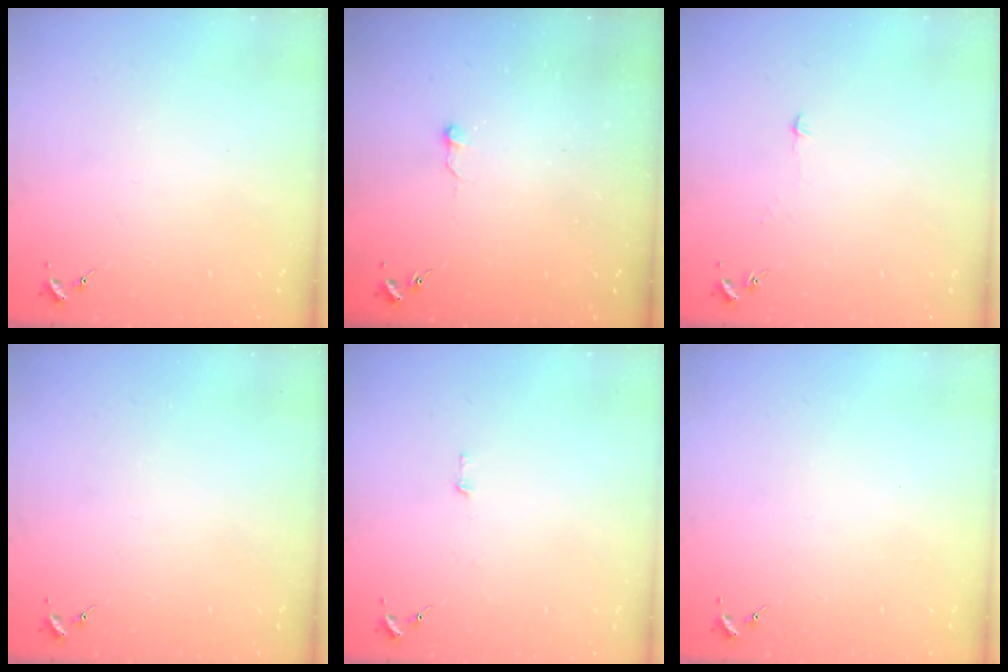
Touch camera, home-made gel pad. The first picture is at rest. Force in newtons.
{"total": 6.2, "press": 6.2, "slide": 0.5}
{"total": 2.9, "press": 2.9, "slide": 0.3}
{"total": 0.0}
{"total": 2.8, "press": 2.8, "slide": 0.2}
{"total": 0.0}